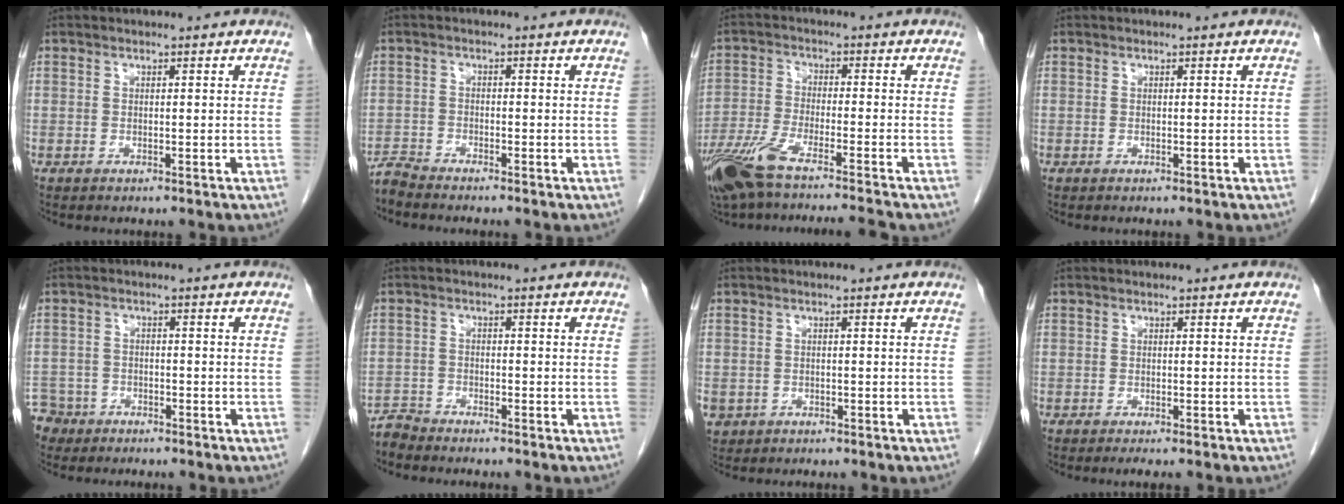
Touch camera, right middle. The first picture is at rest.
{"total": 2.4, "force": [-2.3, -0.4, 0.0], "torque": [0.005, -0.012, -0.047]}
{"total": 13.4, "force": [-10.8, 0.3, 7.9], "torque": [-0.154, -0.028, -0.187]}
{"total": 0.0}
{"total": 5.1, "force": [-3.9, 3.2, -0.5], "torque": [0.012, 0.003, -0.076]}
{"total": 2.4, "force": [-2.3, 0.0, -0.5], "torque": [0.019, -0.010, -0.045]}
{"total": 3.0, "force": [-1.4, 2.6, 0.6], "torque": [-0.006, 0.001, -0.019]}
{"total": 1.1, "force": [-0.8, 0.1, 0.6], "torque": [-0.010, -0.004, -0.012]}